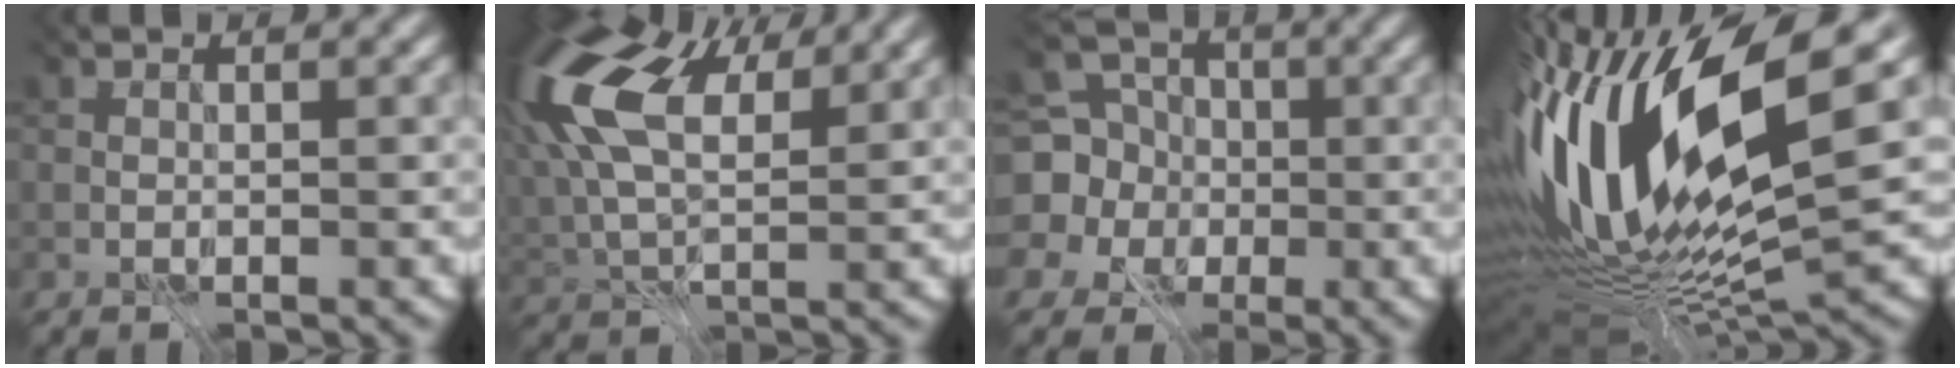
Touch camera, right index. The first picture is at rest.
{"total": 10.2, "force": [3.7, 4.8, 8.3], "torque": [-0.176, 0.006, 0.085]}
{"total": 5.5, "force": [-1.3, 5.2, 1.1], "torque": [-0.046, 0.003, -0.031]}
{"total": 15.9, "force": [0.3, 5.1, 15.1], "torque": [-0.306, -0.026, 0.034]}